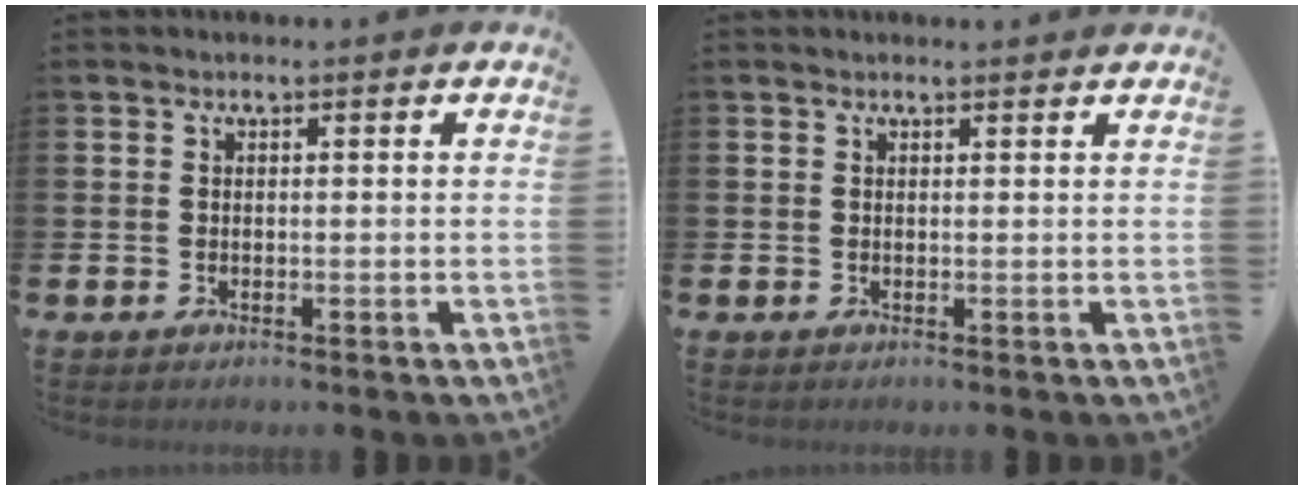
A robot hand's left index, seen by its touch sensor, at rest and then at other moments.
{"total": 0.6, "force": [0.6, 0.0, 0.2], "torque": [0.006, -0.004, 0.009]}